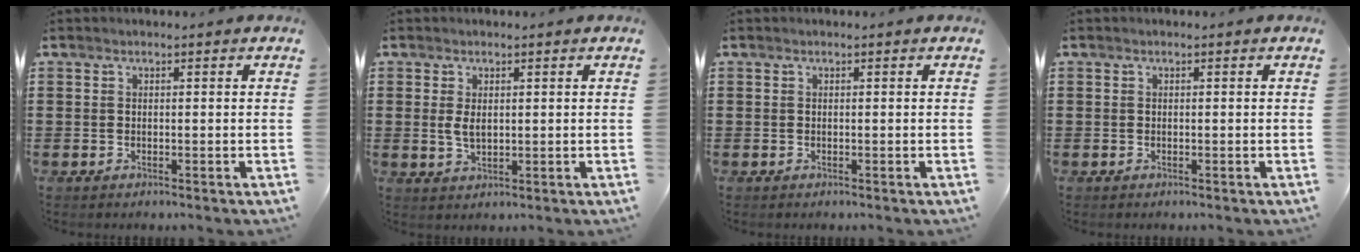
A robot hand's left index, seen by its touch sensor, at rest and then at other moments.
{"total": 2.7, "force": [0.5, 1.4, 2.2], "torque": [-0.053, 0.002, 0.007]}
{"total": 0.0}
{"total": 0.0}